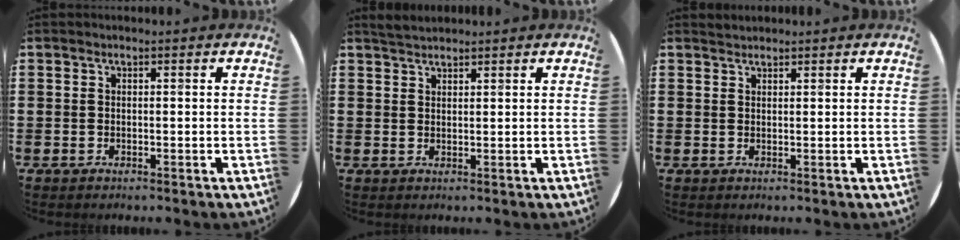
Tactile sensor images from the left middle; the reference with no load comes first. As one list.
[{"total": 2.0, "force": [1.9, 0.4, 0.3], "torque": [-0.010, 0.005, 0.037]}, {"total": 0.9, "force": [0.9, 0.1, -0.1], "torque": [0.000, 0.001, 0.017]}]